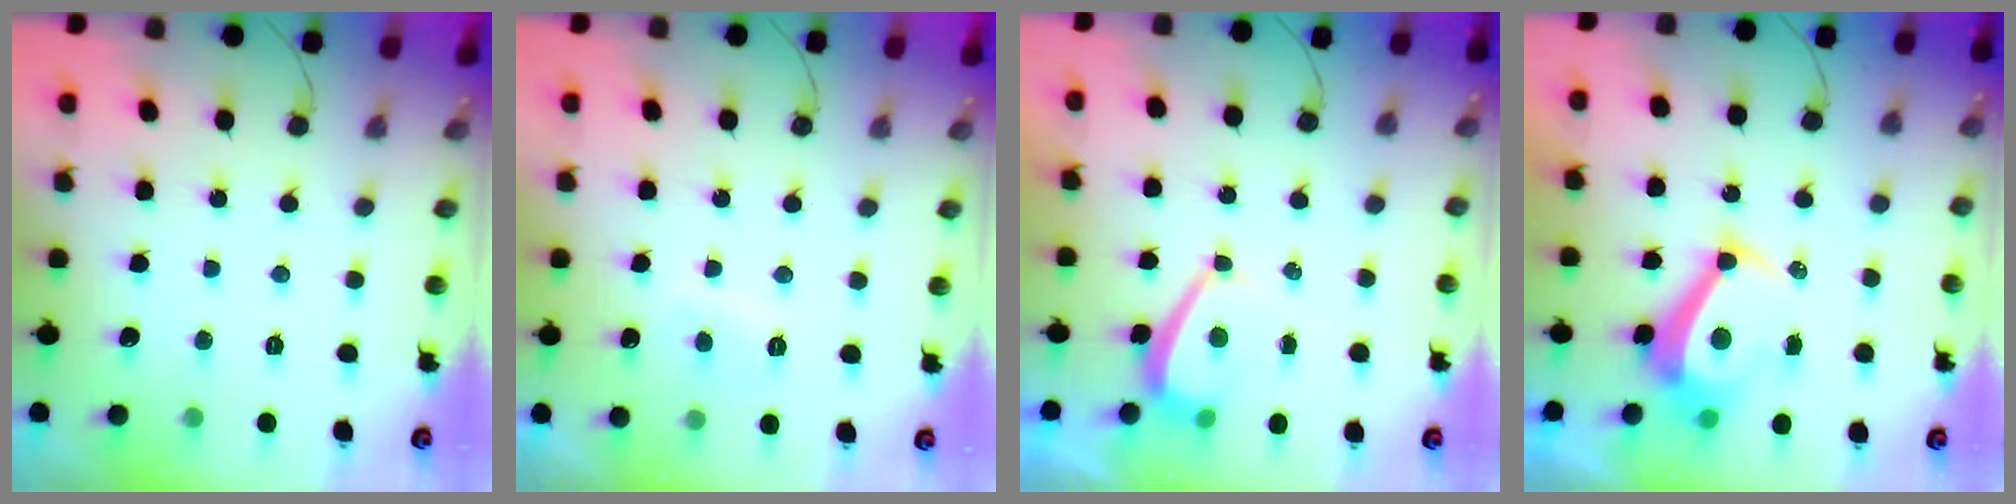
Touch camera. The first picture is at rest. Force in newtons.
{"total": 2.5, "press": 2.3, "slide": 0.8}
{"total": 2.0, "press": 1.9, "slide": 0.6}
{"total": 8.4, "press": 8.3, "slide": 1.1}